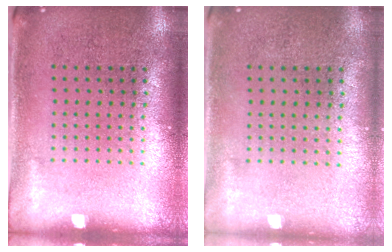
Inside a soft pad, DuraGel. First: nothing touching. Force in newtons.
{"total": 0.0}